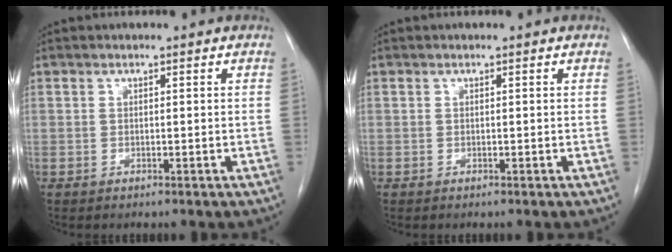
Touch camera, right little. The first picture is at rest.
{"total": 0.0}